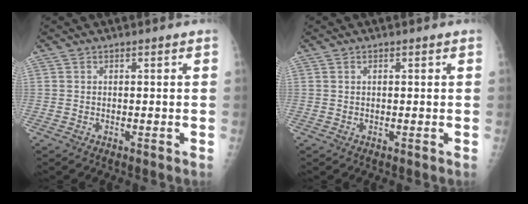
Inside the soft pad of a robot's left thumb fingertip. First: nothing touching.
{"total": 0.5, "force": [0.2, 0.3, 0.3], "torque": [-0.005, 0.000, 0.004]}